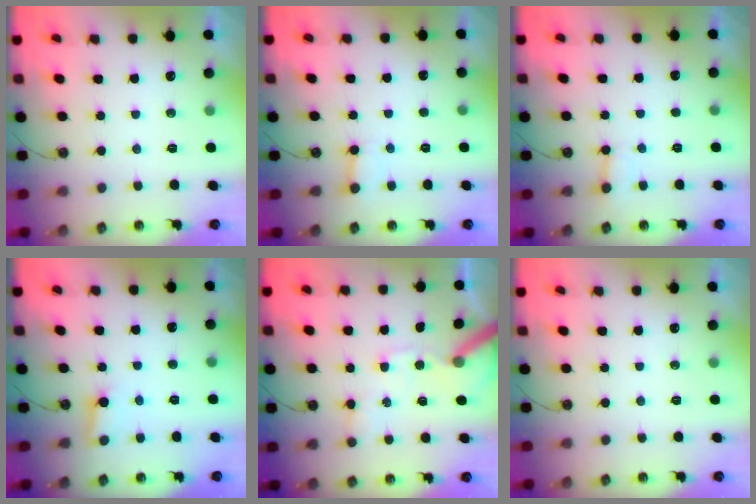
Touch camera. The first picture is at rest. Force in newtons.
{"total": 3.0, "press": 2.9, "slide": 0.3}
{"total": 4.5, "press": 4.4, "slide": 0.6}
{"total": 2.8, "press": 2.8, "slide": 0.3}
{"total": 11.1, "press": 11.0, "slide": 1.5}
{"total": 0.0}